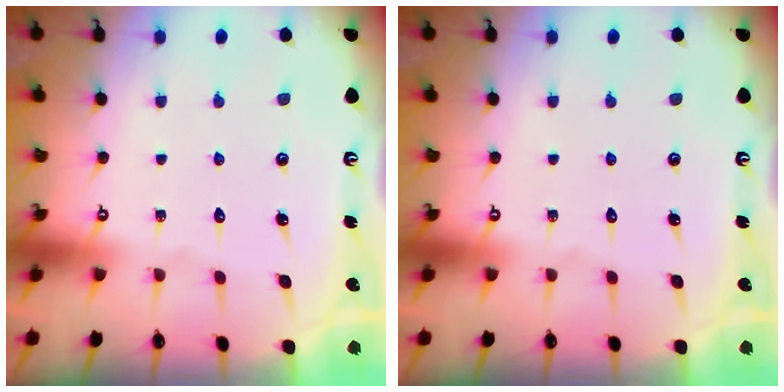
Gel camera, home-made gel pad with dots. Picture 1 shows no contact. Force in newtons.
{"total": 0.0}